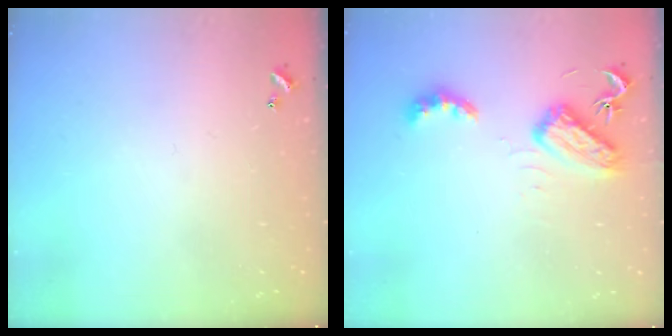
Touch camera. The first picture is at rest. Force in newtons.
{"total": 6.9, "press": 6.9, "slide": 0.5}